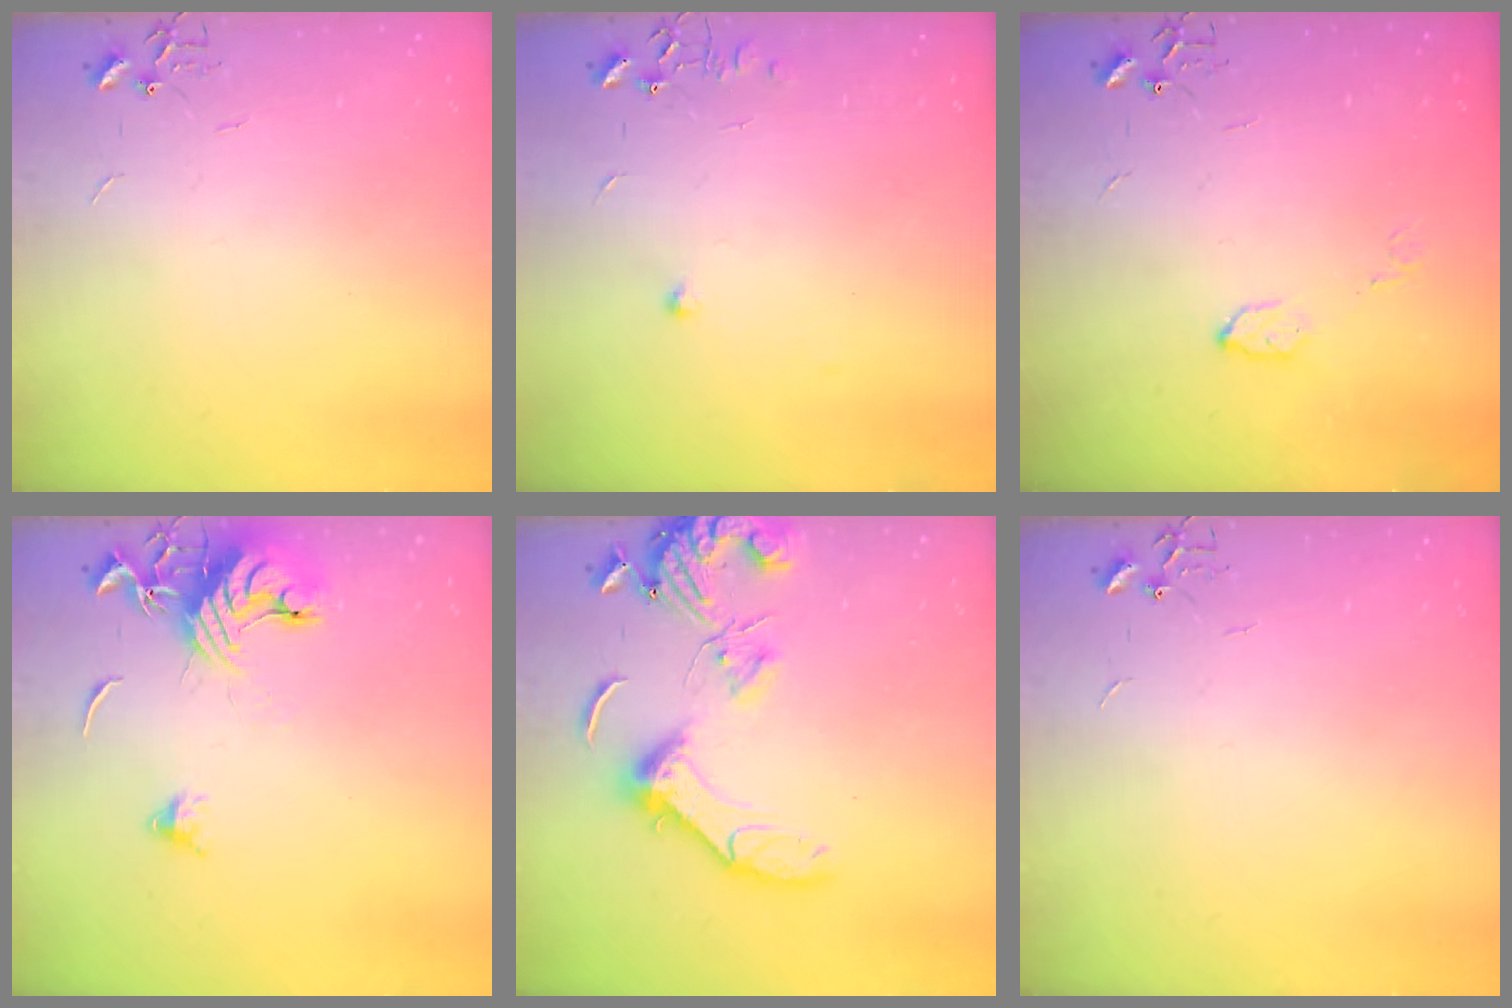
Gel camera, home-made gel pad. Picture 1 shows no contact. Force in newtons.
{"total": 5.7, "press": 5.7, "slide": 0.7}
{"total": 4.0, "press": 4.0, "slide": 0.7}
{"total": 13.8, "press": 13.7, "slide": 1.6}
{"total": 15.0, "press": 14.9, "slide": 1.9}
{"total": 0.0}